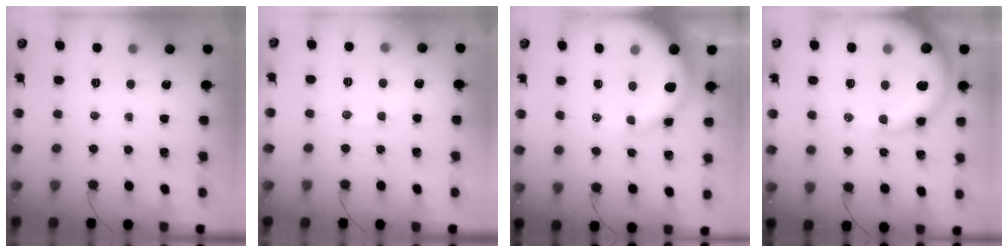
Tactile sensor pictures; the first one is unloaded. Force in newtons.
{"total": 4.1, "press": 3.9, "slide": 1.2}
{"total": 11.6, "press": 11.2, "slide": 3.3}
{"total": 14.5, "press": 13.9, "slide": 3.9}